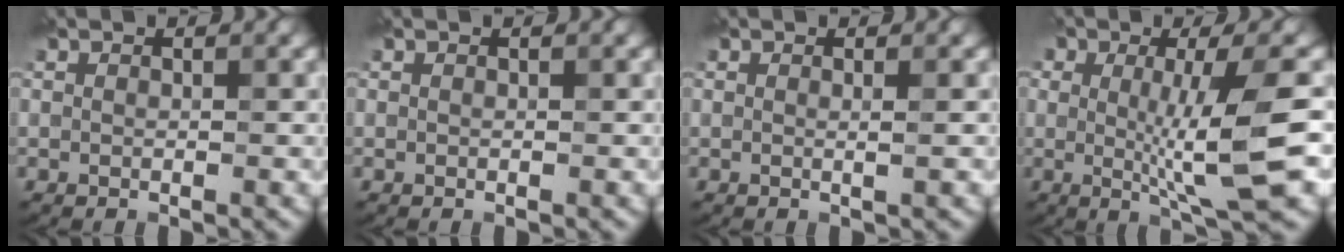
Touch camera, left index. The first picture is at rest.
{"total": 0.0}
{"total": 1.0, "force": [0.1, 0.3, 1.0], "torque": [-0.011, 0.000, -0.006]}
{"total": 7.4, "force": [0.0, 1.6, 7.3], "torque": [-0.113, -0.007, 0.000]}